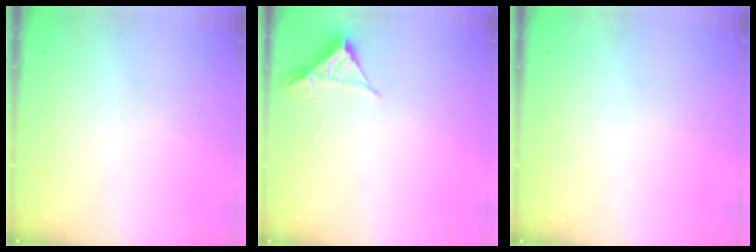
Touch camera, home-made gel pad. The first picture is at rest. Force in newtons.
{"total": 4.2, "press": 4.2, "slide": 0.4}
{"total": 1.5, "press": 1.5, "slide": 0.1}